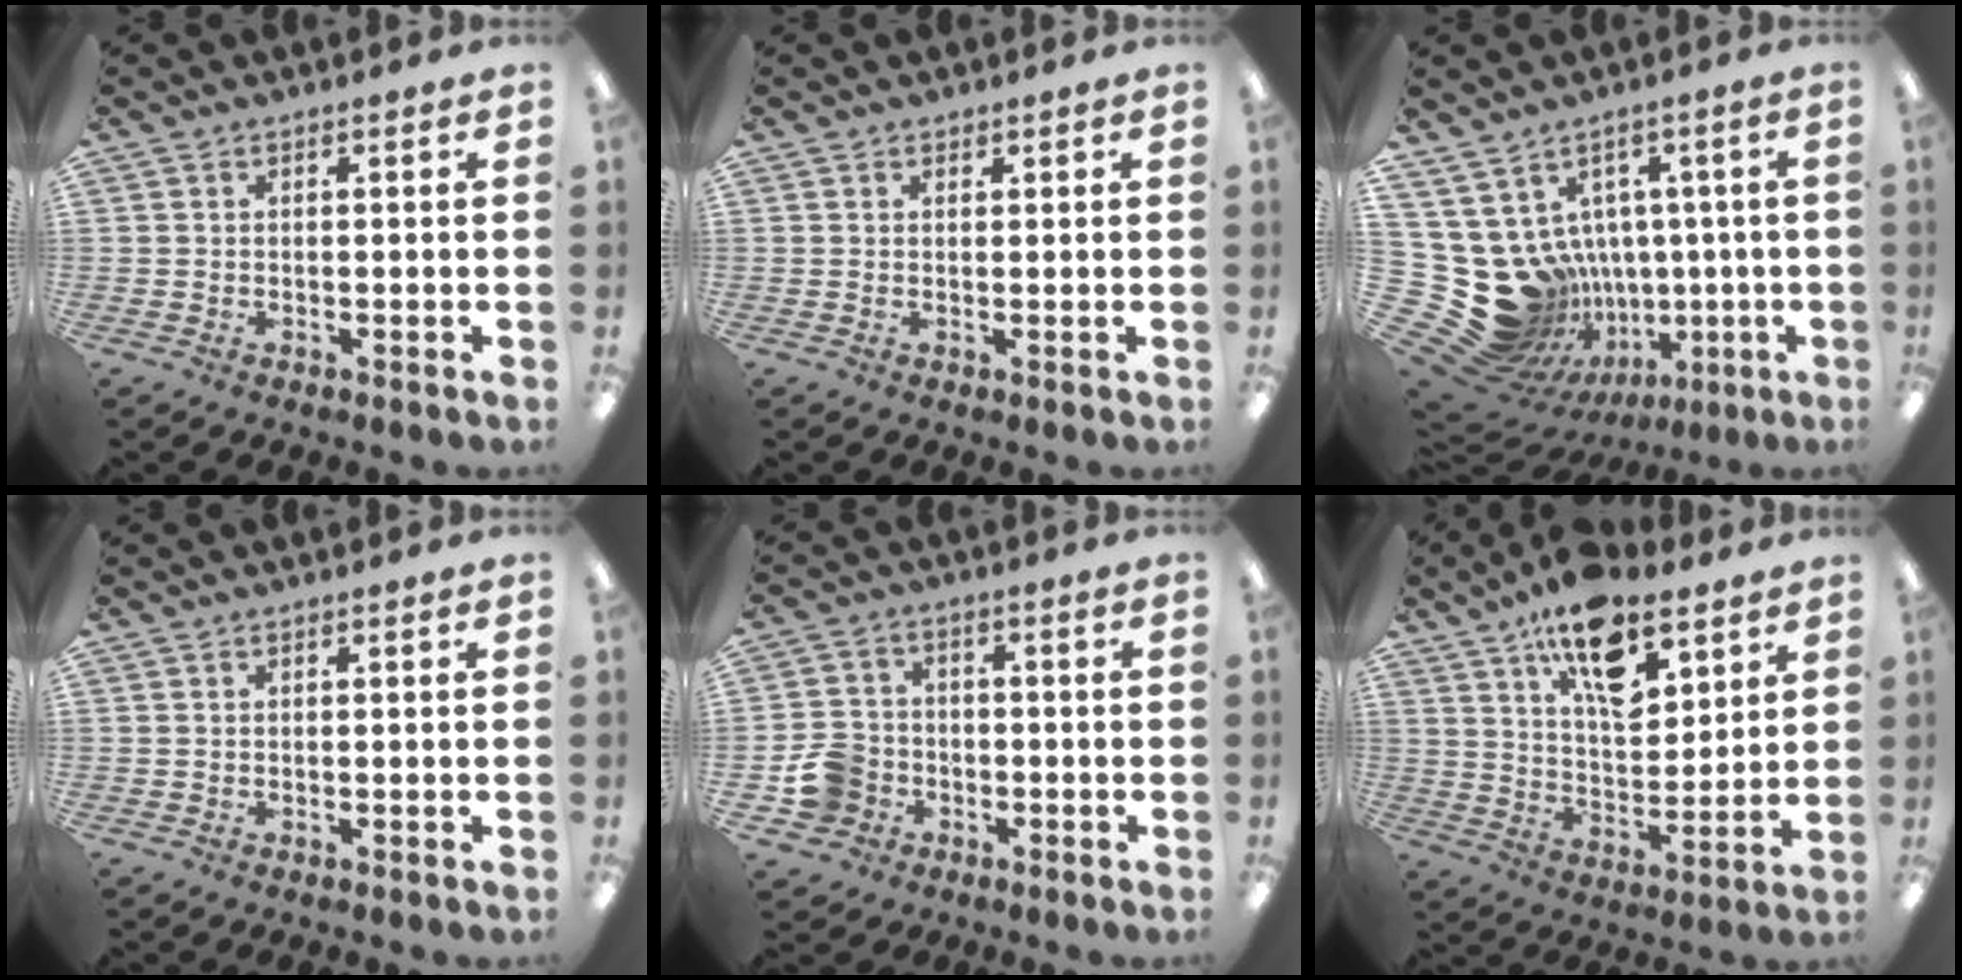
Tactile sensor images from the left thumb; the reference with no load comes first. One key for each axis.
{"total": 0.7, "fx": 0.6, "fy": 0.3, "fz": 0.0, "tx": -0.001, "ty": -0.001, "tz": 0.013}
{"total": 16.7, "fx": -0.8, "fy": 15.1, "fz": 7.1, "tx": -0.174, "ty": -0.031, "tz": 0.033}
{"total": 0.0}
{"total": 7.5, "fx": -2.6, "fy": 6.6, "fz": 2.4, "tx": -0.062, "ty": 0.024, "tz": -0.043}
{"total": 16.4, "fx": 10.2, "fy": 7.6, "fz": 10.4, "tx": -0.158, "ty": -0.047, "tz": 0.174}